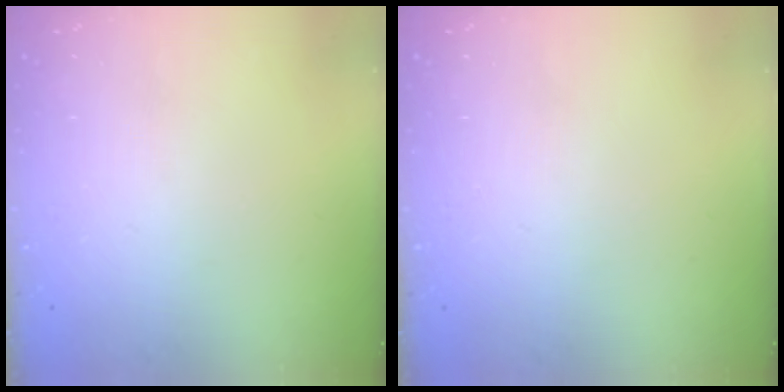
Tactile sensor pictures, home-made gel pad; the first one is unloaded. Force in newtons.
{"total": 0.0}